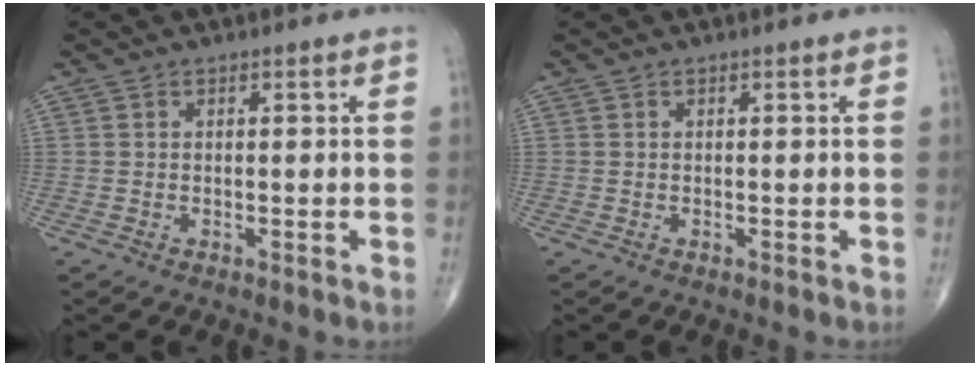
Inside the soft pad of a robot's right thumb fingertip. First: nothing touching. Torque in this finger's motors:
{"motor_torque": [-0.05, 0.05, 0.01, -0.01, 0.00]}